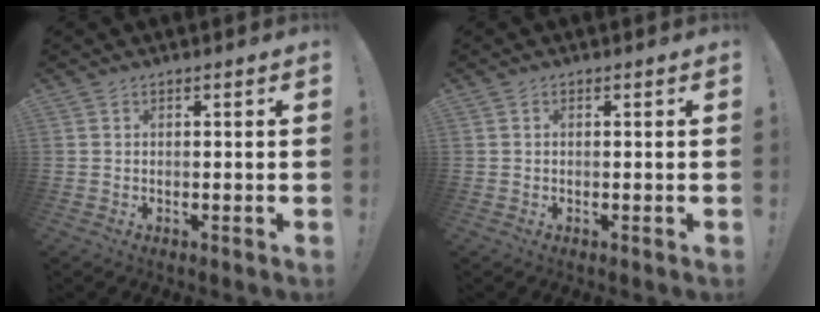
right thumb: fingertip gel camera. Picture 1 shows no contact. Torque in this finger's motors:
{"motor_torque": [0.13, 0.07, -0.10, -0.11, -0.04]}